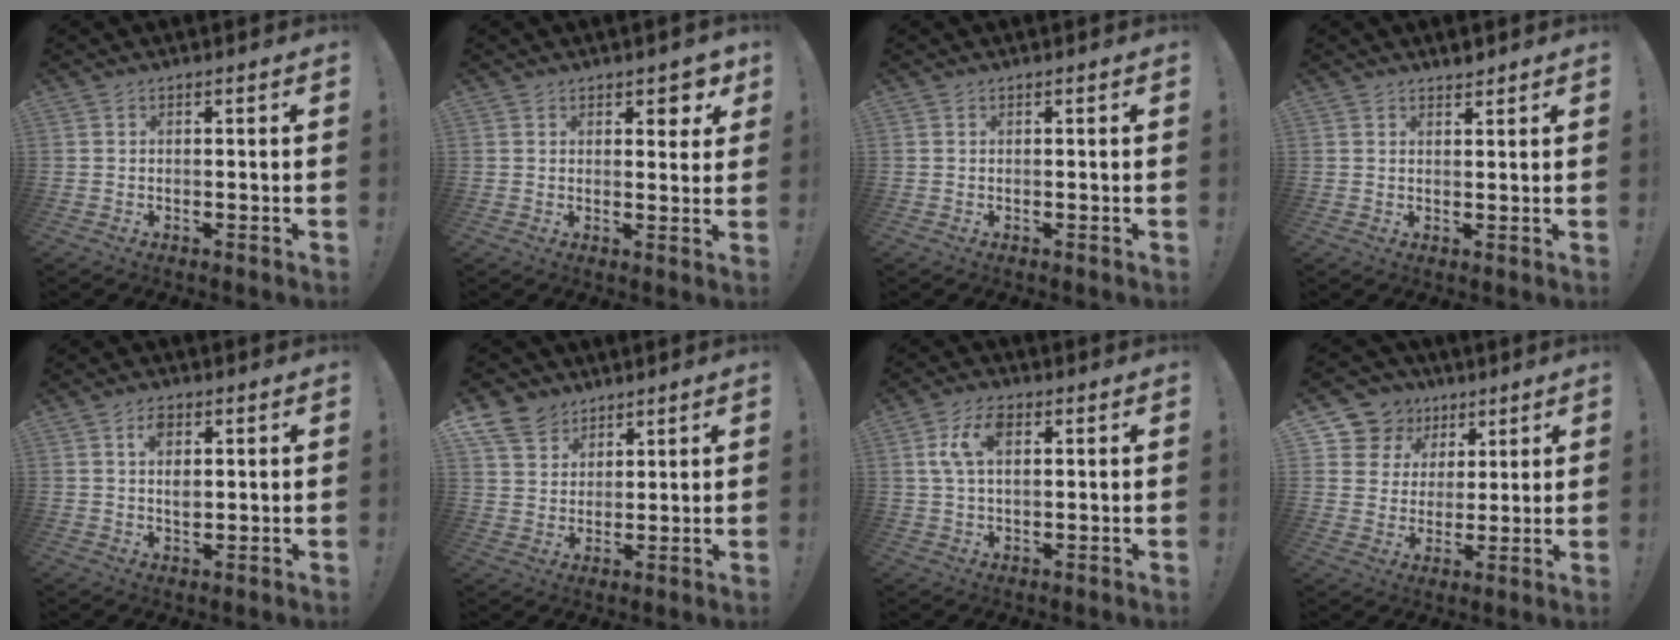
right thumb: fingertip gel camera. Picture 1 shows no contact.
{"total": 4.6, "force": [3.0, 2.7, 2.2], "torque": [0.006, -0.025, 0.046]}
{"total": 0.0}
{"total": 2.1, "force": [2.0, 0.5, 0.4], "torque": [0.009, -0.017, 0.033]}
{"total": 4.5, "force": [1.5, 2.5, 3.4], "torque": [-0.049, -0.005, 0.023]}
{"total": 9.2, "force": [6.4, 6.3, 2.1], "torque": [-0.045, -0.040, 0.129]}
{"total": 7.8, "force": [2.4, 4.2, 6.1], "torque": [-0.116, 0.005, 0.041]}
{"total": 11.2, "force": [5.7, 9.3, 2.6], "torque": [-0.042, -0.036, 0.119]}